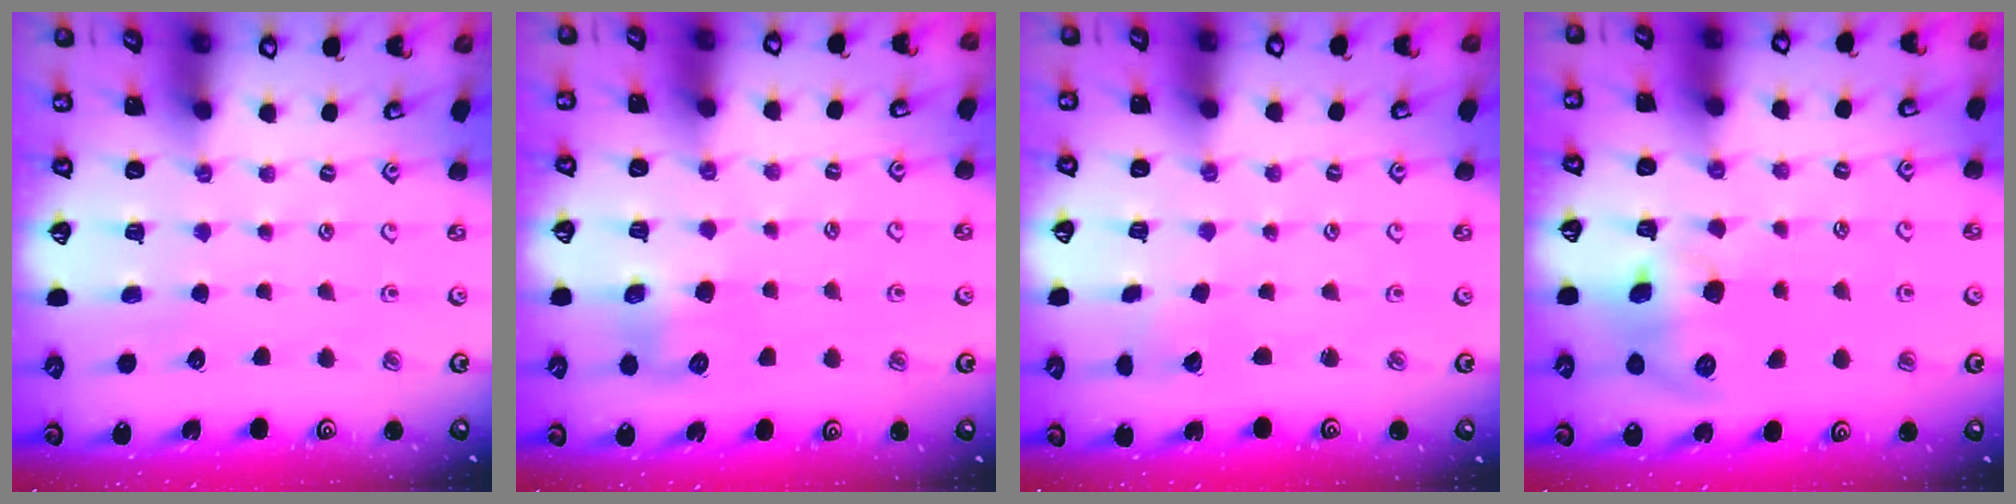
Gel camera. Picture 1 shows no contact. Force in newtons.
{"total": 8.3, "press": 8.3, "slide": 0.5}
{"total": 1.9, "press": 1.9, "slide": 0.0}
{"total": 9.7, "press": 9.6, "slide": 1.0}